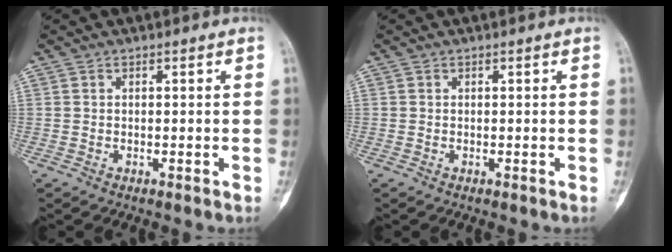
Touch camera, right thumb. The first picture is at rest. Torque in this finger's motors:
{"motor_torque": [-0.24, 0.08, -0.11, 0.04, 0.09]}